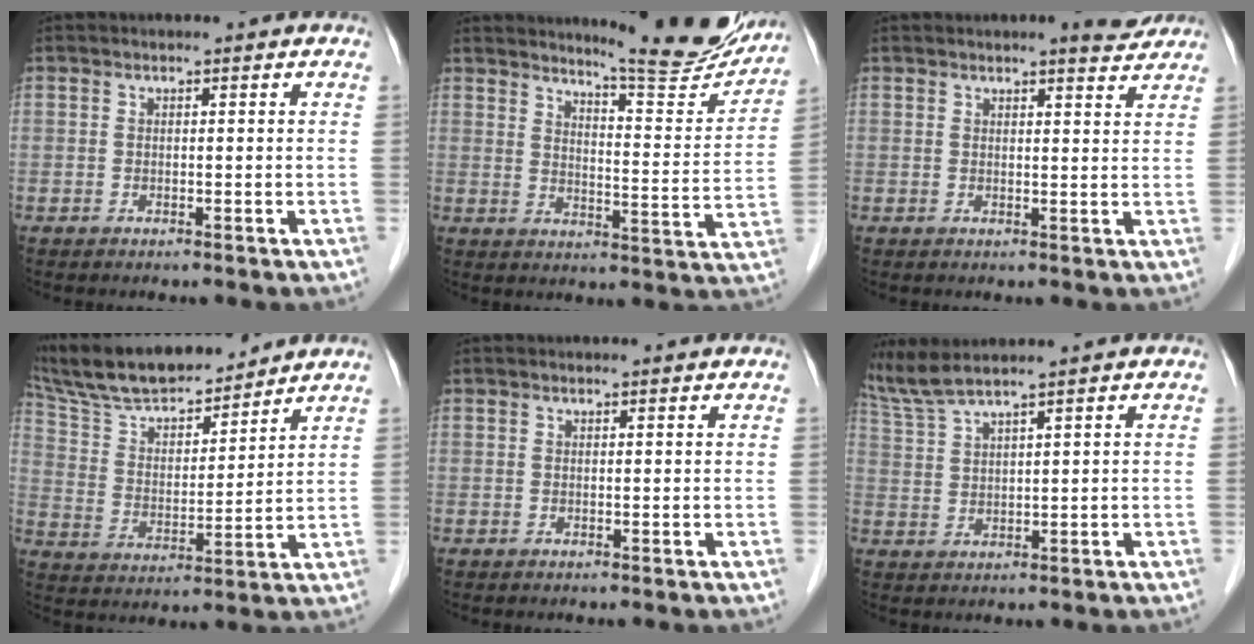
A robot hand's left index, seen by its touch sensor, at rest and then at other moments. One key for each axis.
{"total": 14.2, "fx": 13.5, "fy": 0.7, "fz": 4.4, "tx": -0.057, "ty": -0.059, "tz": 0.167}
{"total": 3.8, "fx": 3.5, "fy": 0.5, "fz": 1.5, "tx": -0.023, "ty": -0.006, "tz": 0.037}
{"total": 18.0, "fx": 15.7, "fy": 3.6, "fz": 8.0, "tx": -0.147, "ty": 0.017, "tz": 0.283}
{"total": 1.0, "fx": 0.9, "fy": 0.1, "fz": 0.3, "tx": -0.007, "ty": 0.008, "tz": 0.014}
{"total": 5.3, "fx": 4.5, "fy": -1.3, "fz": 2.4, "tx": -0.066, "ty": 0.009, "tz": 0.104}